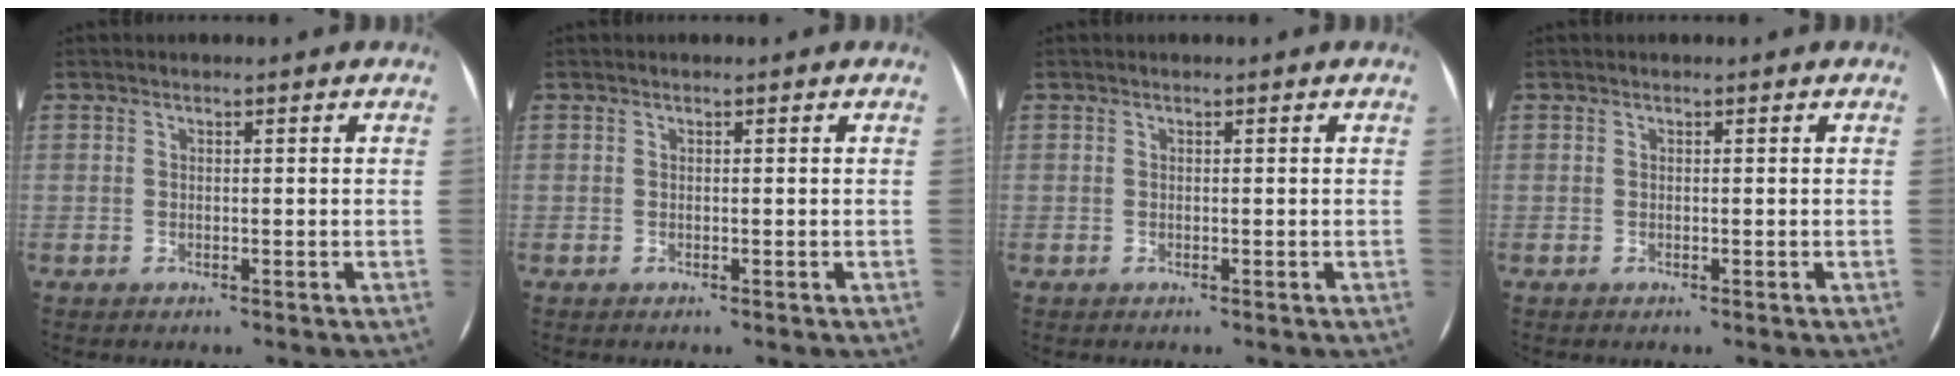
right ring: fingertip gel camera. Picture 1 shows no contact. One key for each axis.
{"total": 0.0}
{"total": 0.0}
{"total": 0.0}